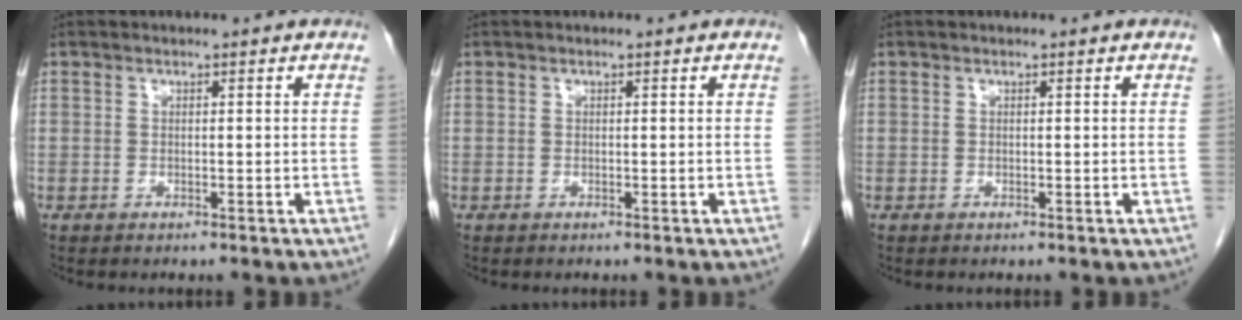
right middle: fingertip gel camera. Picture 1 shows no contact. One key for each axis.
{"total": 0.0}
{"total": 0.0}